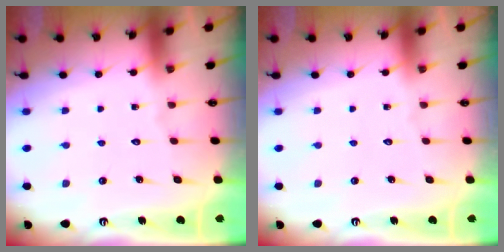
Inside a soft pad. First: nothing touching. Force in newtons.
{"total": 0.0}